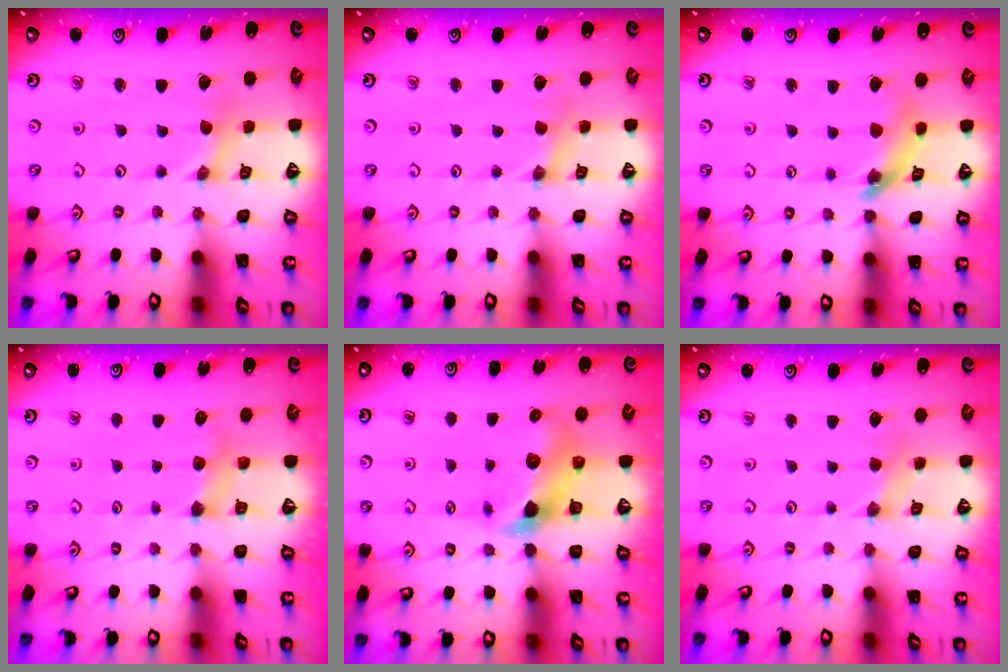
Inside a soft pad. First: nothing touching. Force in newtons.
{"total": 0.7, "press": 0.7, "slide": 0.1}
{"total": 10.2, "press": 10.1, "slide": 1.1}
{"total": 4.0, "press": 4.0, "slide": 0.5}
{"total": 7.2, "press": 7.2, "slide": 0.9}
{"total": 2.2, "press": 2.1, "slide": 0.4}